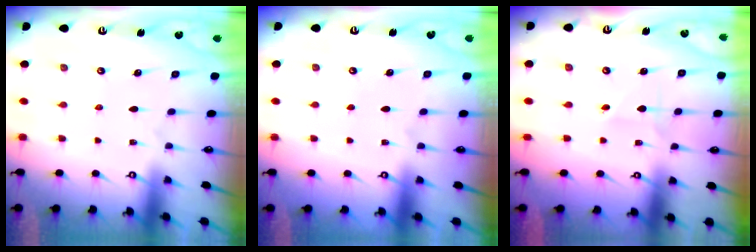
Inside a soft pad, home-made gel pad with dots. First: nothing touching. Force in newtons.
{"total": 0.0}
{"total": 2.4, "press": 2.4, "slide": 0.2}